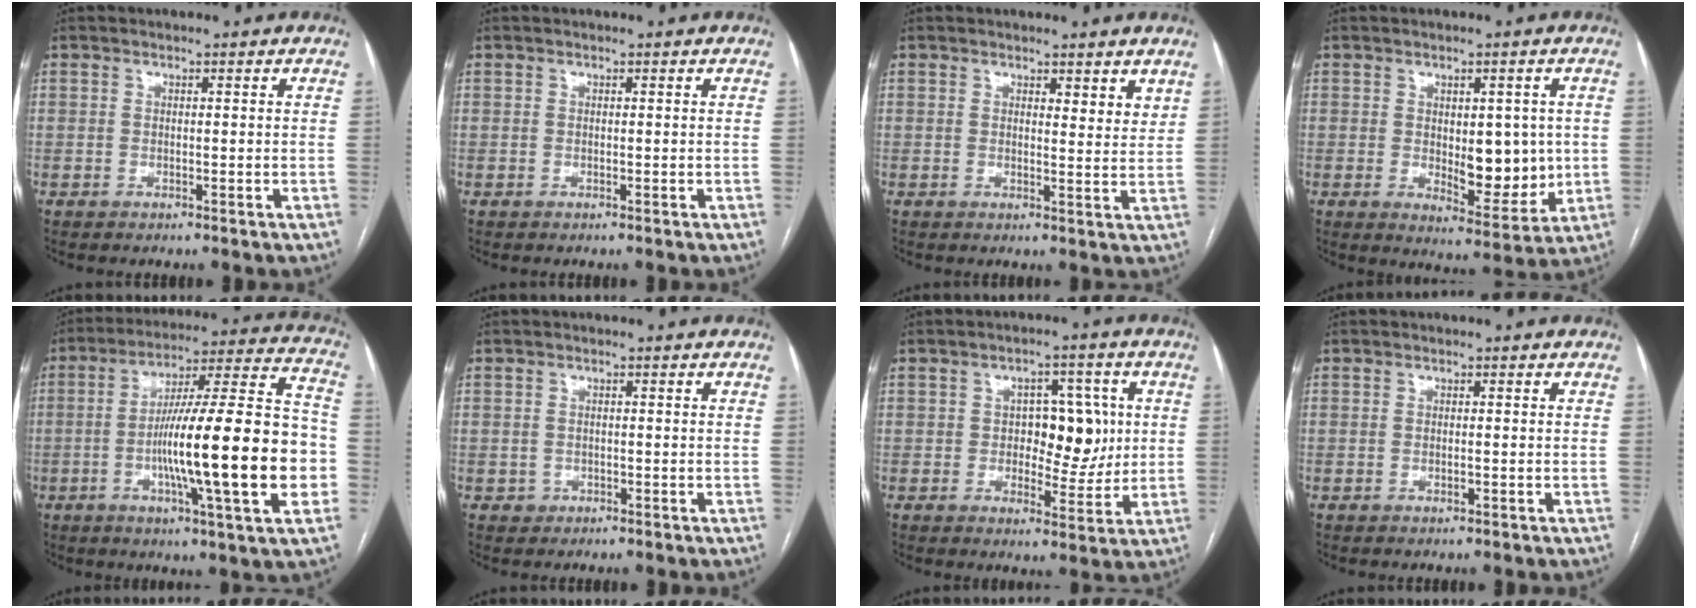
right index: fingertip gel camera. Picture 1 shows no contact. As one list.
[{"total": 0.0}, {"total": 3.4, "force": [2.7, 1.1, 1.8], "torque": [-0.021, -0.014, 0.034]}, {"total": 8.7, "force": [0.0, 4.0, 7.8], "torque": [-0.101, -0.005, 0.015]}, {"total": 23.6, "force": [-4.7, 1.4, 23.1], "torque": [-0.325, 0.009, -0.078]}, {"total": 1.4, "force": [-0.5, 1.4, 0.0], "torque": [-0.001, 0.004, -0.005]}, {"total": 8.3, "force": [0.8, 4.7, 6.8], "torque": [-0.084, 0.014, 0.019]}, {"total": 0.6, "force": [-0.2, 0.2, 0.6], "torque": [-0.011, -0.001, -0.002]}]